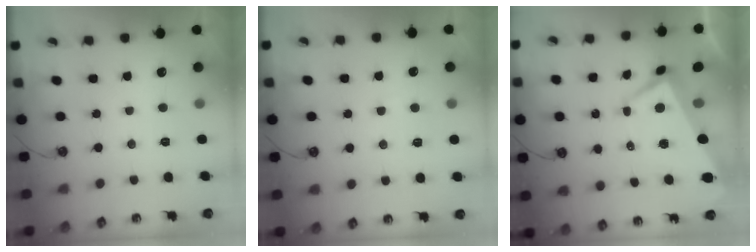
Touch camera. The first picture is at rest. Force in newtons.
{"total": 0.7, "press": 0.6, "slide": 0.4}
{"total": 2.2, "press": 1.9, "slide": 1.1}